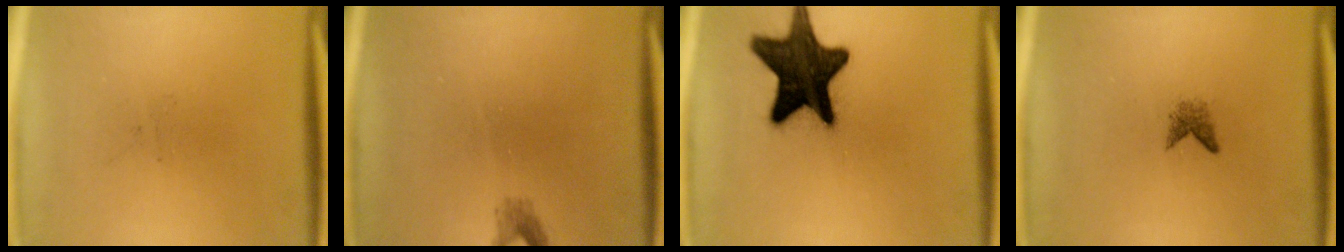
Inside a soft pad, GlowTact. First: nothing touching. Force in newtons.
{"total": 1.2}
{"total": 17.4}
{"total": 1.3}